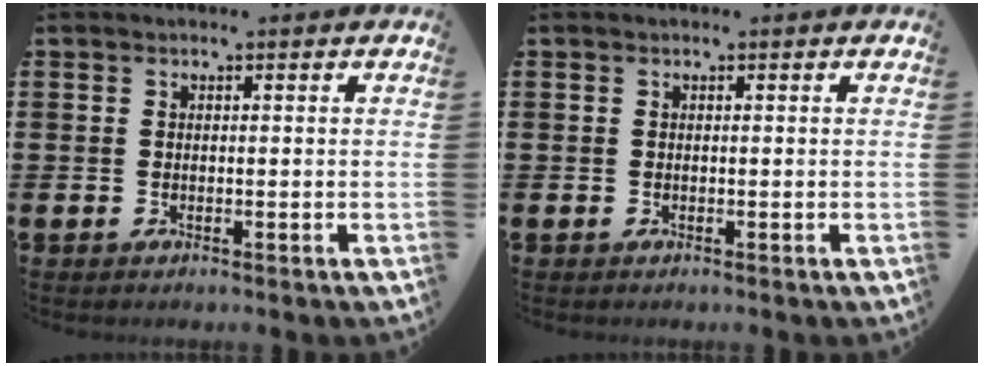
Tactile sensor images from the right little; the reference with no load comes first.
{"total": 0.0}